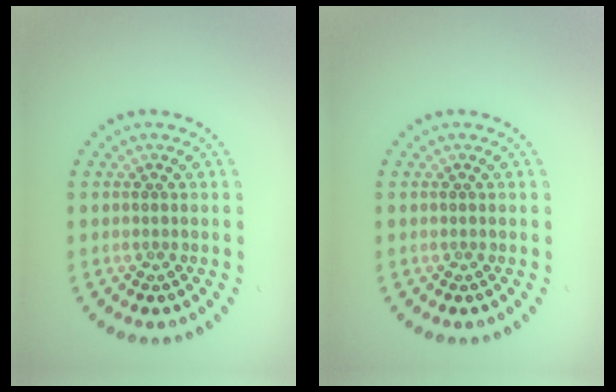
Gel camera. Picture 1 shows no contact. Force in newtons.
{"total": 0.0}